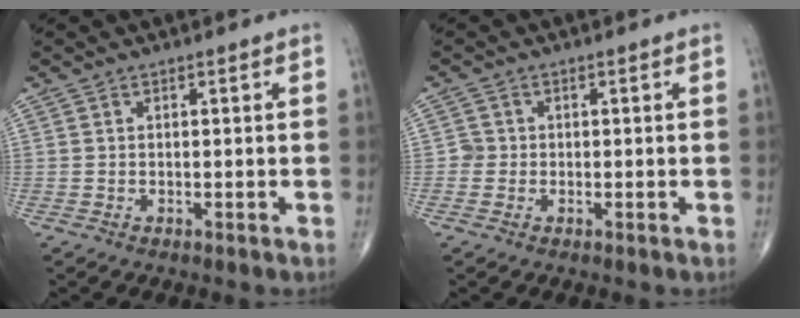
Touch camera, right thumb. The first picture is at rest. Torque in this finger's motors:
{"motor_torque": [-0.22, -0.06, 0.00, 0.14, 0.02]}